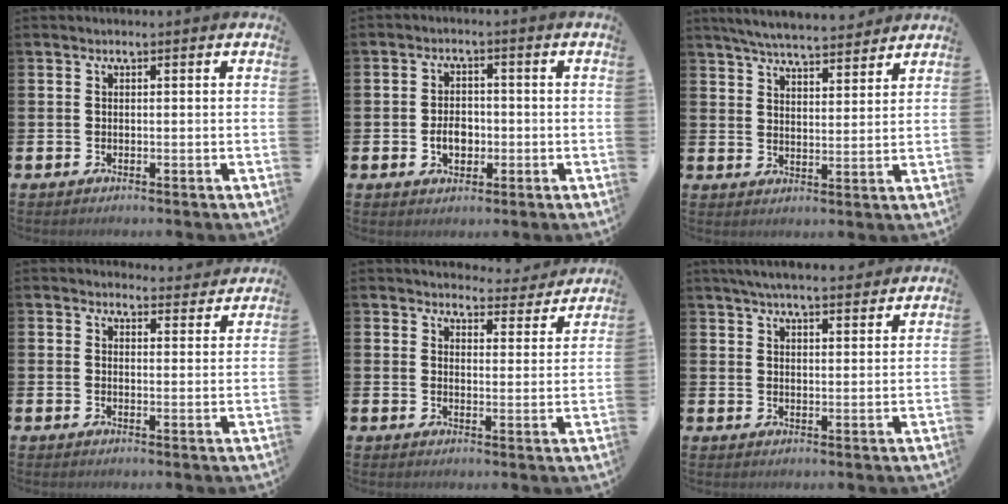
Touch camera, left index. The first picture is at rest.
{"total": 3.6, "force": [-0.8, 2.5, 2.4], "torque": [-0.026, -0.004, -0.023]}
{"total": 5.9, "force": [5.8, 0.4, 1.2], "torque": [-0.039, -0.028, 0.103]}
{"total": 3.0, "force": [2.9, 0.7, -0.1], "torque": [0.003, -0.018, 0.051]}
{"total": 4.1, "force": [4.0, 1.1, 0.0], "torque": [-0.007, -0.029, 0.068]}
{"total": 5.1, "force": [4.8, 0.6, 1.5], "torque": [-0.040, -0.014, 0.088]}